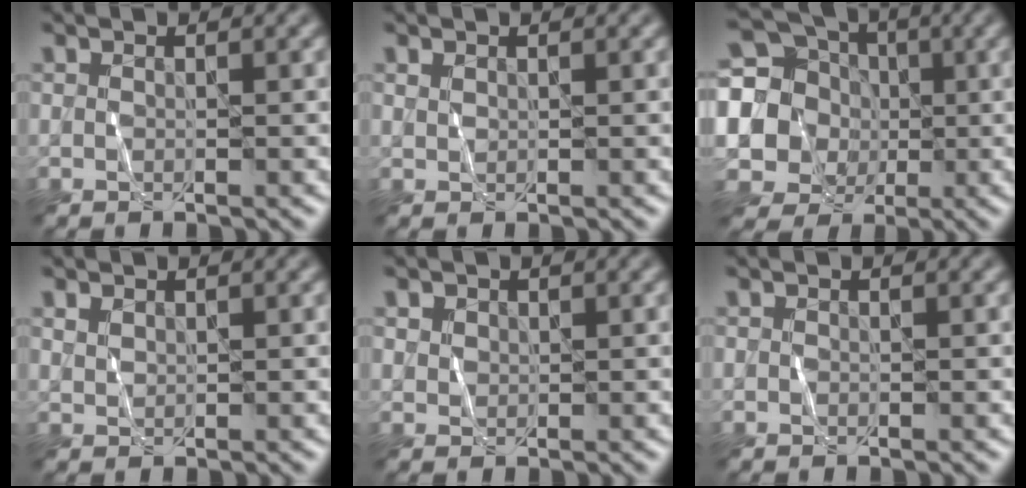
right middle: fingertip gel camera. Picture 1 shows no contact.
{"total": 0.6, "force": [0.5, 0.3, 0.2], "torque": [-0.005, 0.000, 0.012]}
{"total": 12.0, "force": [0.5, 11.3, 3.9], "torque": [-0.136, 0.026, -0.013]}
{"total": 0.9, "force": [0.7, 0.5, 0.3], "torque": [-0.008, 0.000, 0.017]}
{"total": 1.3, "force": [0.9, 1.0, 0.3], "torque": [-0.007, -0.005, 0.022]}
{"total": 0.0}